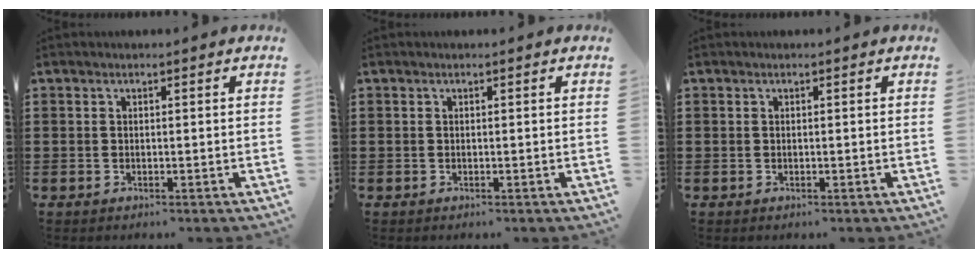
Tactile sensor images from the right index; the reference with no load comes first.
{"total": 0.0}
{"total": 0.0}